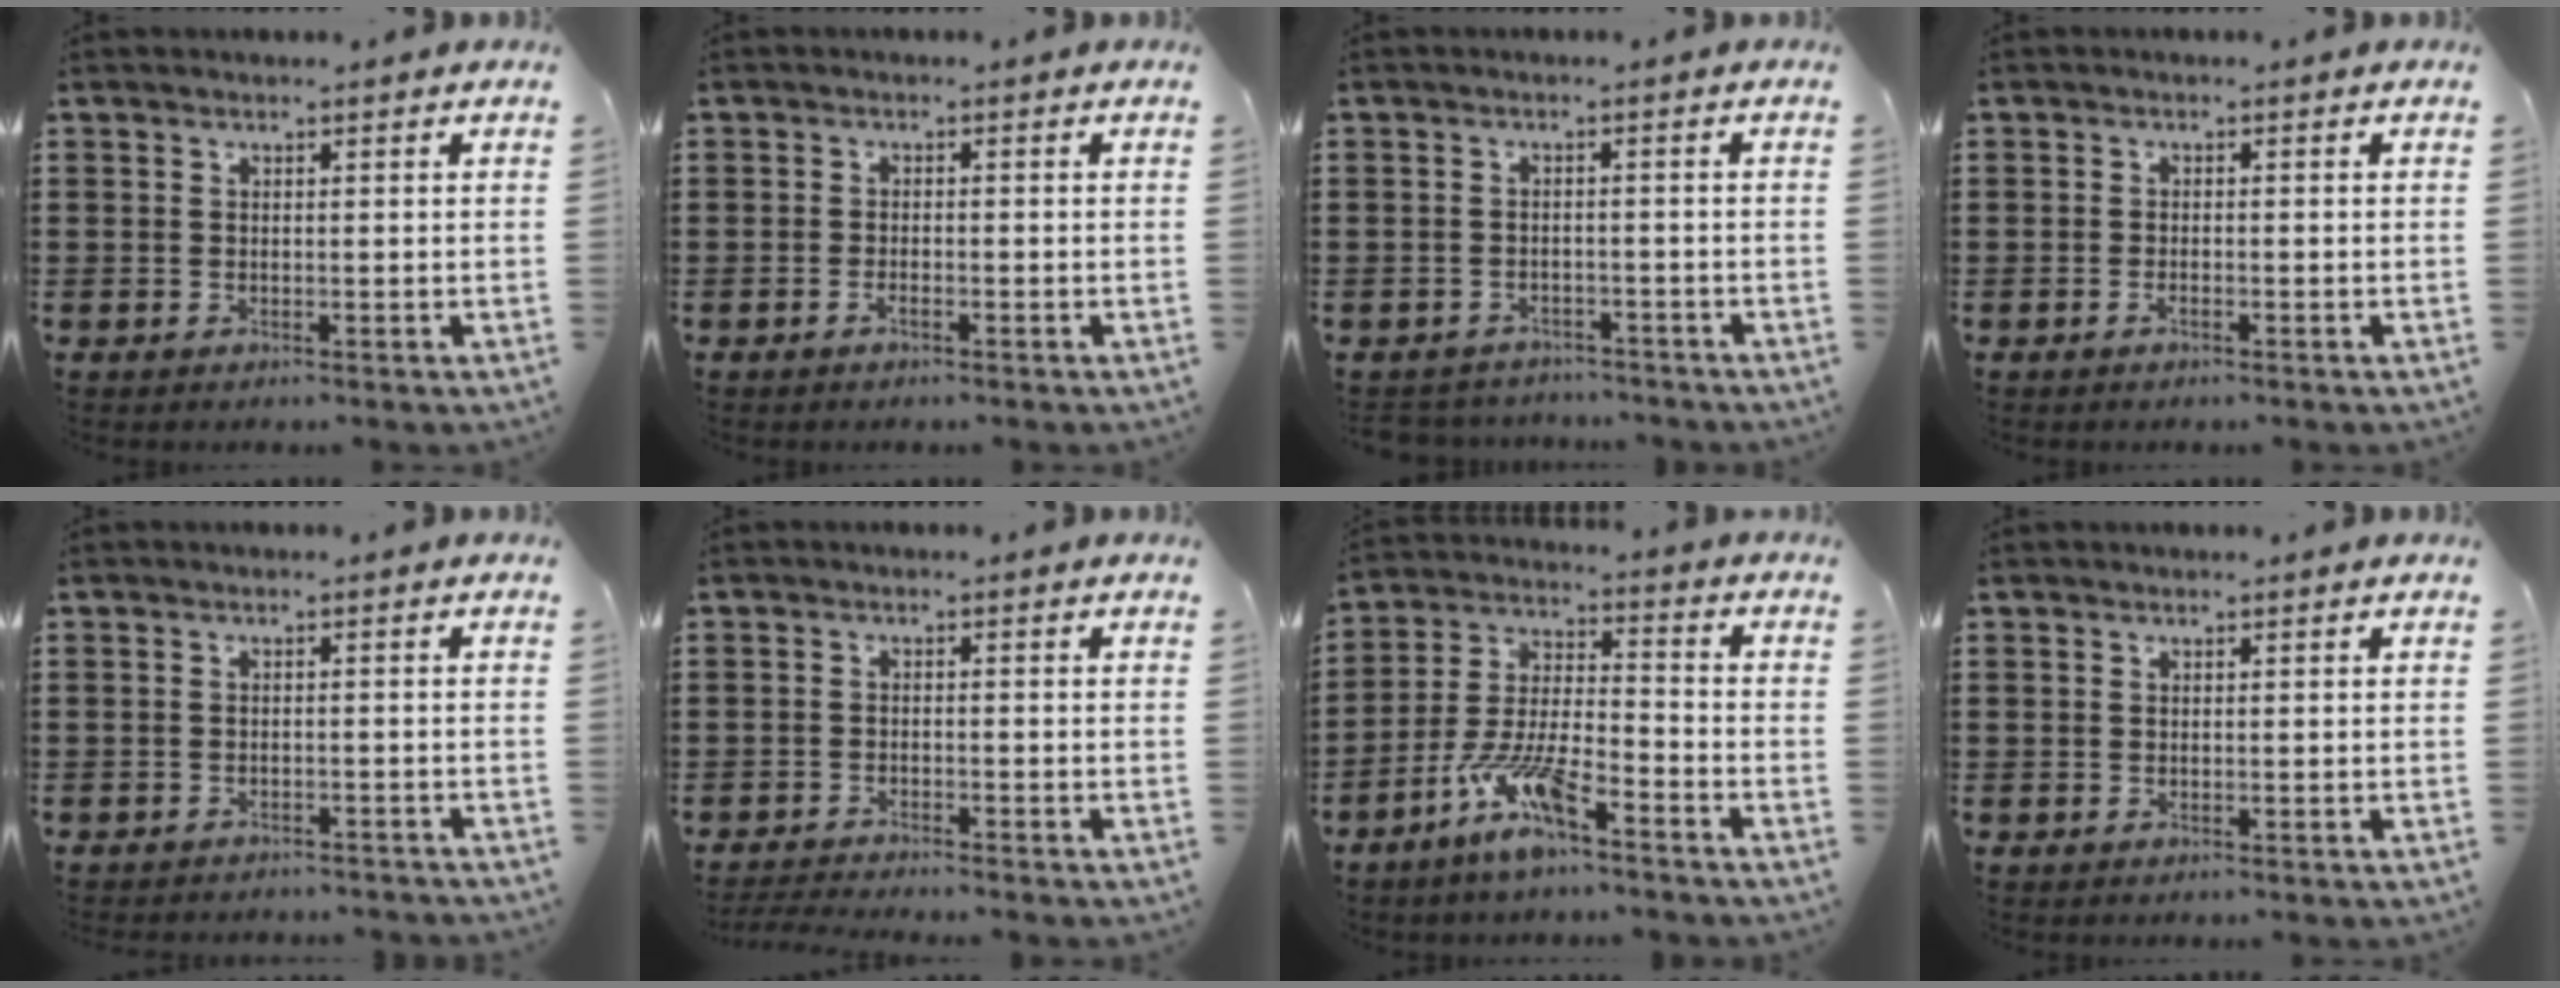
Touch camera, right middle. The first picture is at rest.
{"total": 1.3, "force": [-0.8, 0.3, 1.0], "torque": [-0.028, -0.007, -0.016]}
{"total": 2.2, "force": [-2.2, 0.4, -0.2], "torque": [-0.005, -0.002, -0.050]}
{"total": 1.0, "force": [-0.7, 0.2, 0.7], "torque": [-0.017, -0.007, -0.010]}
{"total": 1.6, "force": [-1.6, 0.0, 0.0], "torque": [-0.006, 0.000, -0.034]}
{"total": 2.4, "force": [-2.3, 0.0, 0.4], "torque": [-0.008, -0.001, -0.048]}
{"total": 9.5, "force": [-6.7, 2.1, 6.4], "torque": [-0.147, -0.006, -0.130]}
{"total": 0.0}